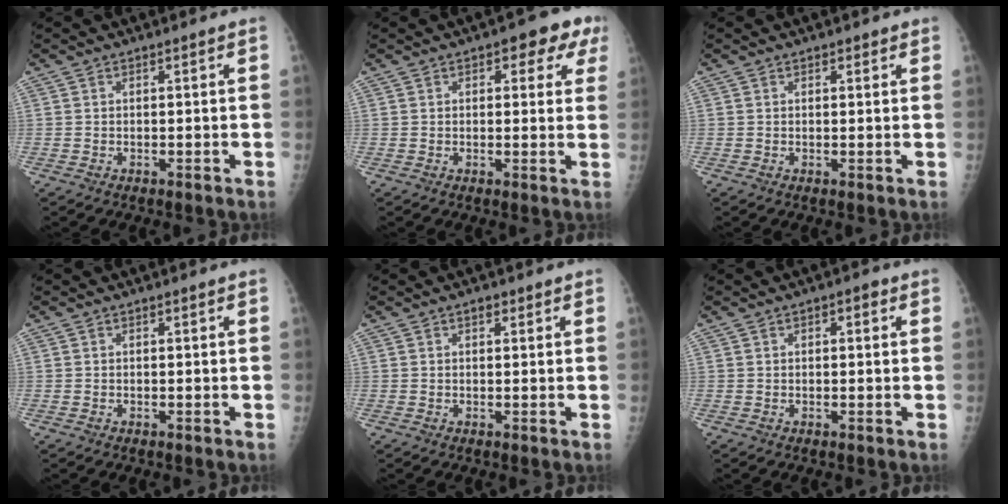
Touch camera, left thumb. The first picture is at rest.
{"total": 6.5, "force": [3.1, 3.3, 4.7], "torque": [-0.016, -0.004, 0.026]}
{"total": 1.1, "force": [0.8, 0.7, 0.5], "torque": [0.002, -0.004, 0.007]}
{"total": 0.0}
{"total": 1.5, "force": [0.9, 0.9, 0.8], "torque": [-0.005, -0.003, 0.011]}
{"total": 2.3, "force": [0.9, 1.2, 1.7], "torque": [-0.014, 0.001, 0.010]}